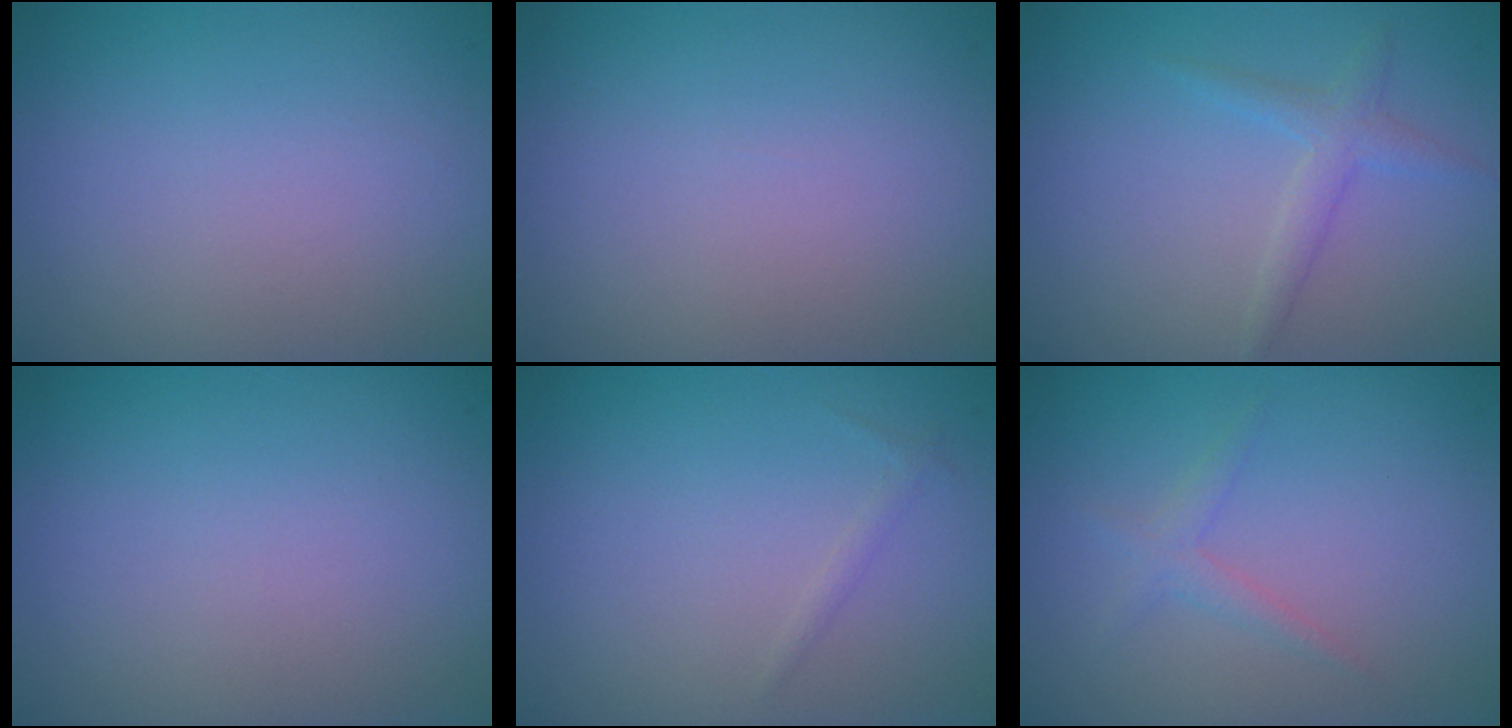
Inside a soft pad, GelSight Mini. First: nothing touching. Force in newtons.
{"total": 0.0}
{"total": 1.7, "press": 1.7, "slide": 0.1}
{"total": 0.0}
{"total": 0.5, "press": 0.5, "slide": 0.0}
{"total": 1.3, "press": 1.3, "slide": 0.2}